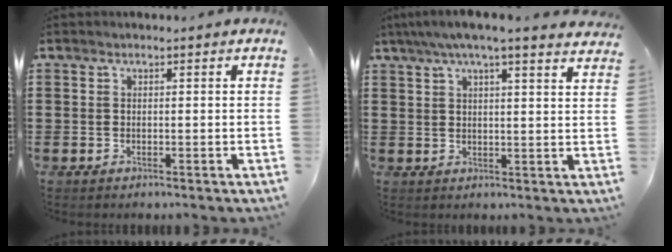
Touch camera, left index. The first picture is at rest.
{"total": 4.8, "force": [3.9, 0.0, 2.8], "torque": [-0.067, -0.011, 0.066]}